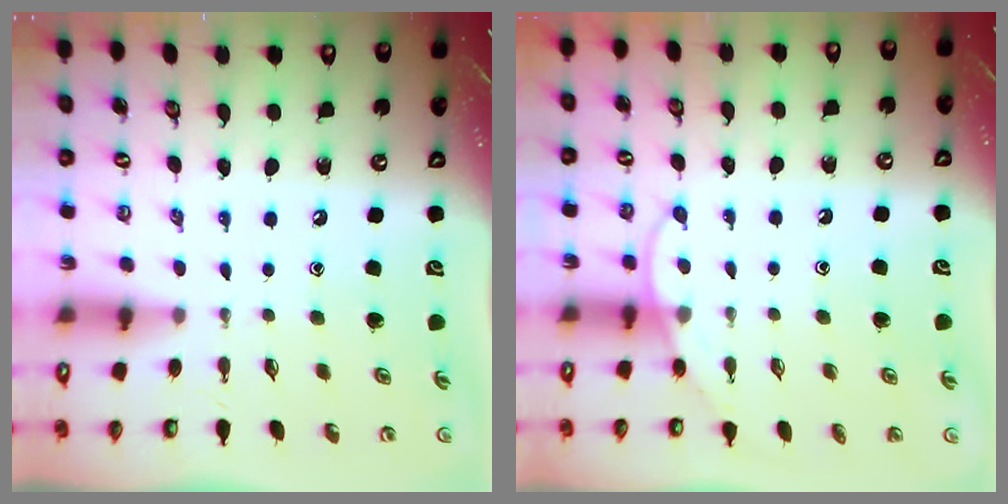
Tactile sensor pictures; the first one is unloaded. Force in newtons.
{"total": 6.2, "press": 6.1, "slide": 0.5}